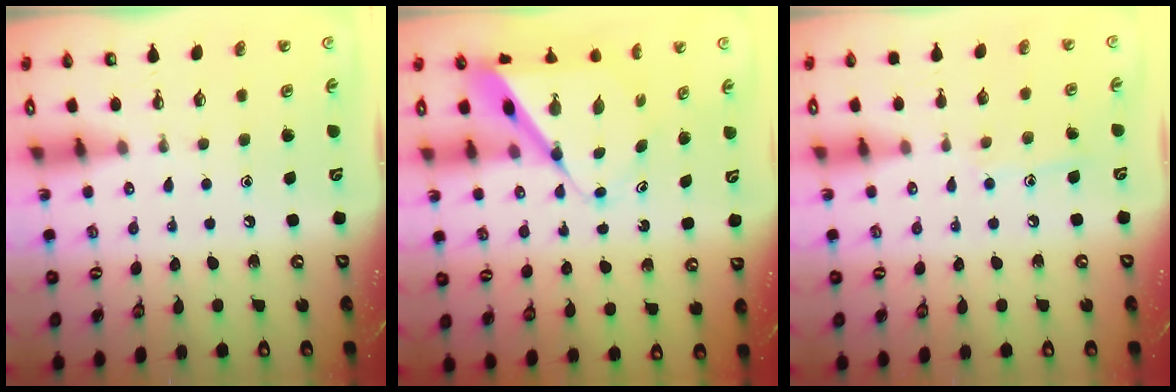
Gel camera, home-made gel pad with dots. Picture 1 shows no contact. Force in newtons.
{"total": 9.7, "press": 9.7, "slide": 0.9}
{"total": 6.7, "press": 6.7, "slide": 0.5}